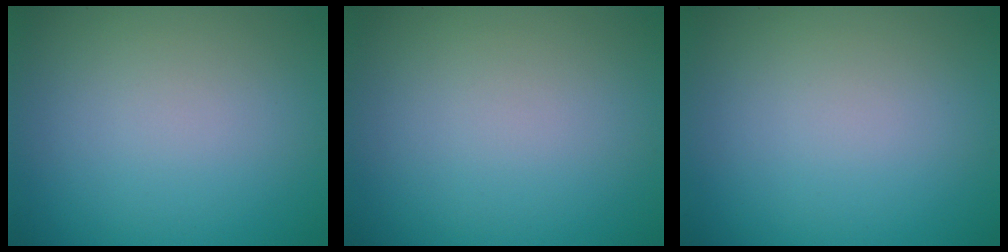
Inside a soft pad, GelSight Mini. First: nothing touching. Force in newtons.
{"total": 0.0}
{"total": 0.0}